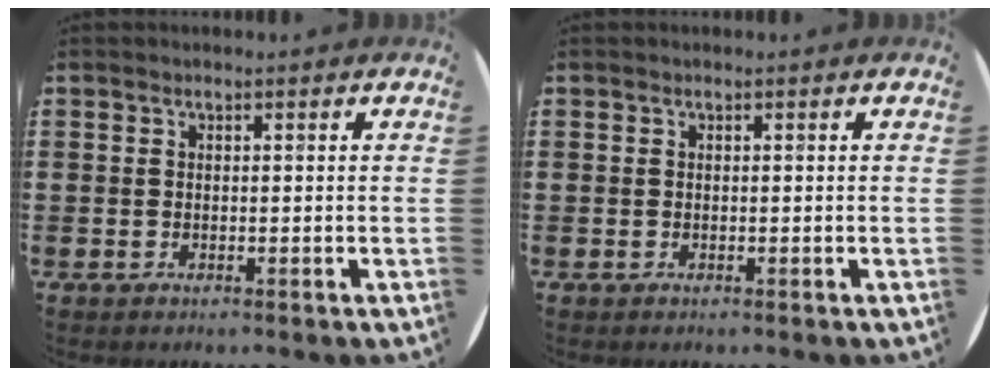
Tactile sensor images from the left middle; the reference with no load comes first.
{"total": 0.0}